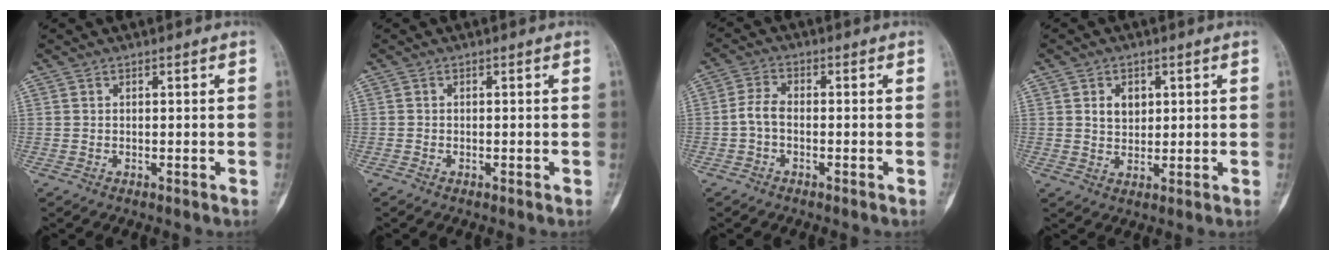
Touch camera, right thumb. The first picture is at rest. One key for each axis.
{"total": 0.0}
{"total": 3.5, "fx": -0.8, "fy": 2.0, "fz": 2.7, "tx": -0.055, "ty": 0.016, "tz": -0.025}
{"total": 4.3, "fx": 1.3, "fy": 3.2, "fz": 2.5, "tx": -0.022, "ty": -0.007, "tz": 0.024}